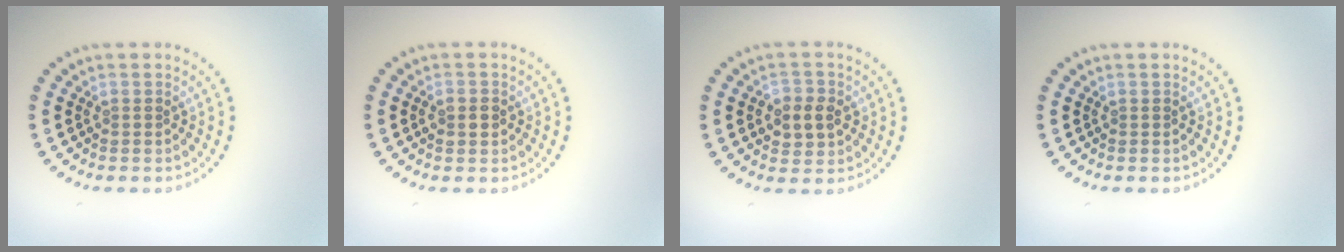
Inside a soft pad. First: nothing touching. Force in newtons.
{"total": 1.9, "press": 1.9, "slide": 0.1}
{"total": 2.9, "press": 2.8, "slide": 0.5}
{"total": 0.0}